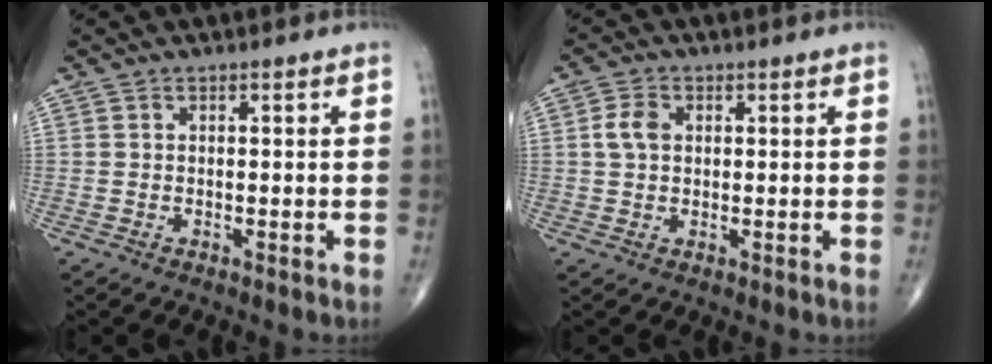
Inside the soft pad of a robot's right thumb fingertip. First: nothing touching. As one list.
[{"total": 3.8, "force": [0.6, 2.7, 2.6], "torque": [-0.054, 0.006, 0.008]}]